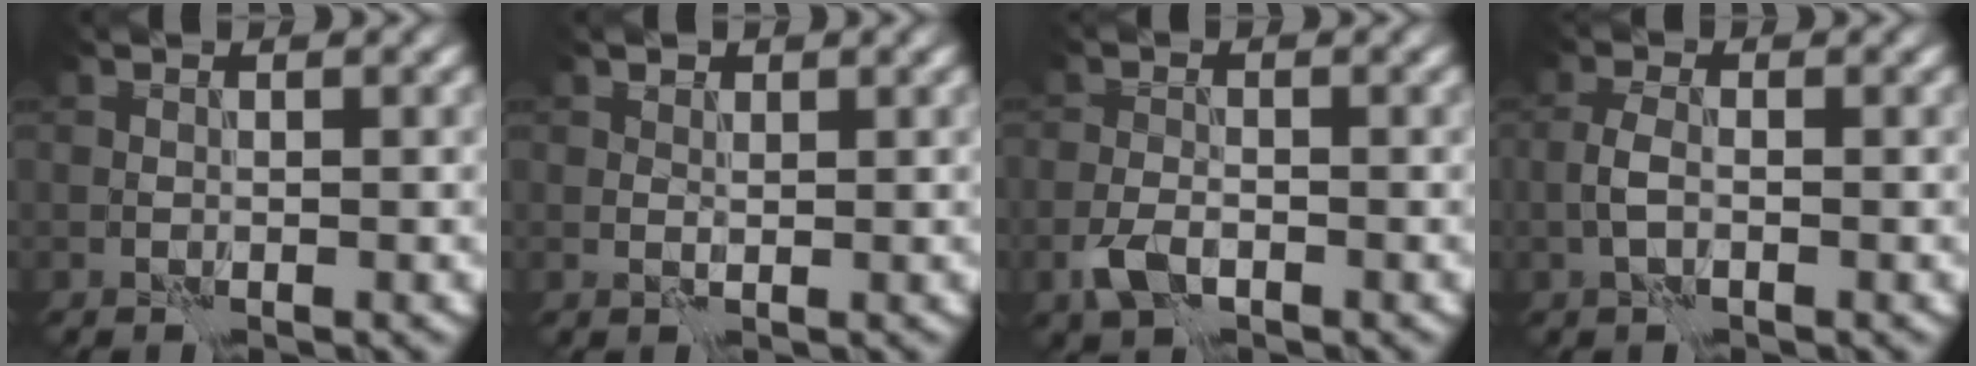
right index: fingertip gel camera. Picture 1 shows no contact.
{"total": 1.0, "force": [0.8, 0.6, 0.2], "torque": [-0.002, 0.000, 0.014]}
{"total": 2.2, "force": [-1.3, 1.1, 1.4], "torque": [-0.031, -0.003, -0.028]}
{"total": 1.6, "force": [-0.5, 0.7, 1.3], "torque": [-0.026, 0.003, -0.015]}